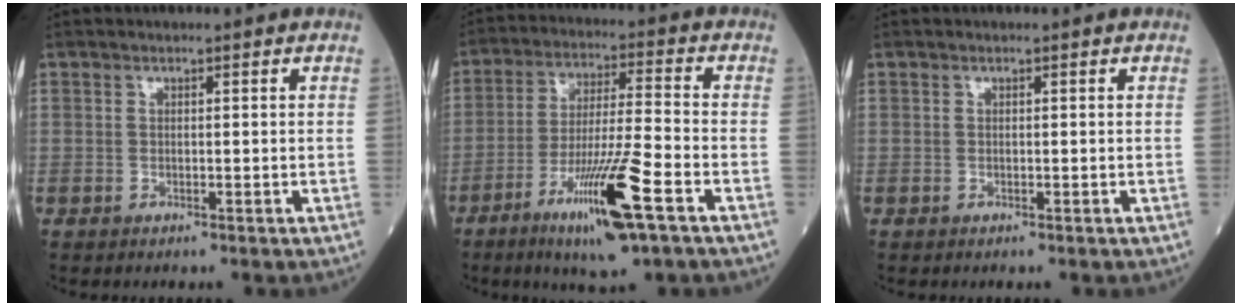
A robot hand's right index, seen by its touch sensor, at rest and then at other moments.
{"total": 13.3, "force": [-6.6, 0.3, 11.5], "torque": [-0.216, -0.025, -0.113]}
{"total": 0.0}